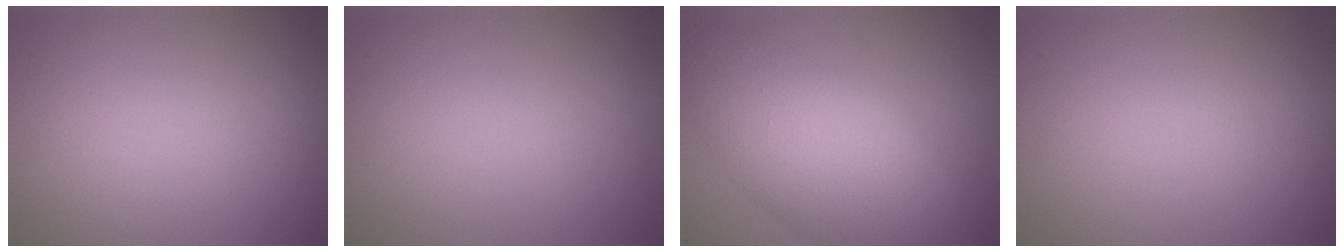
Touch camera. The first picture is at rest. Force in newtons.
{"total": 0.0}
{"total": 8.6, "press": 8.6, "slide": 0.4}
{"total": 0.0}